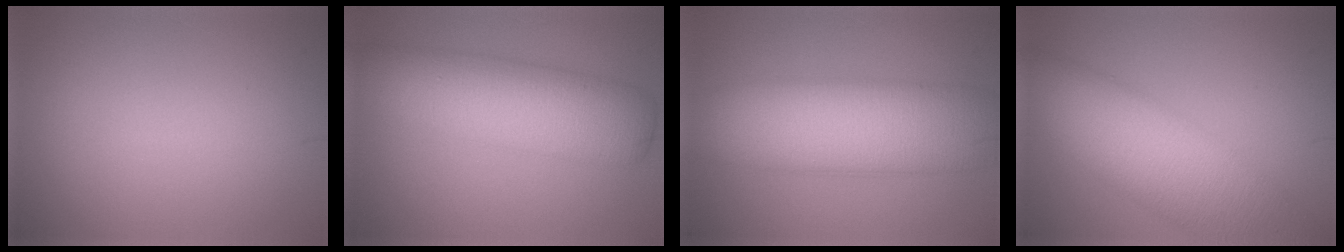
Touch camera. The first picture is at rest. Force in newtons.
{"total": 8.8, "press": 8.8, "slide": 0.0}
{"total": 11.2, "press": 11.2, "slide": 0.2}
{"total": 10.9, "press": 10.9, "slide": 0.4}